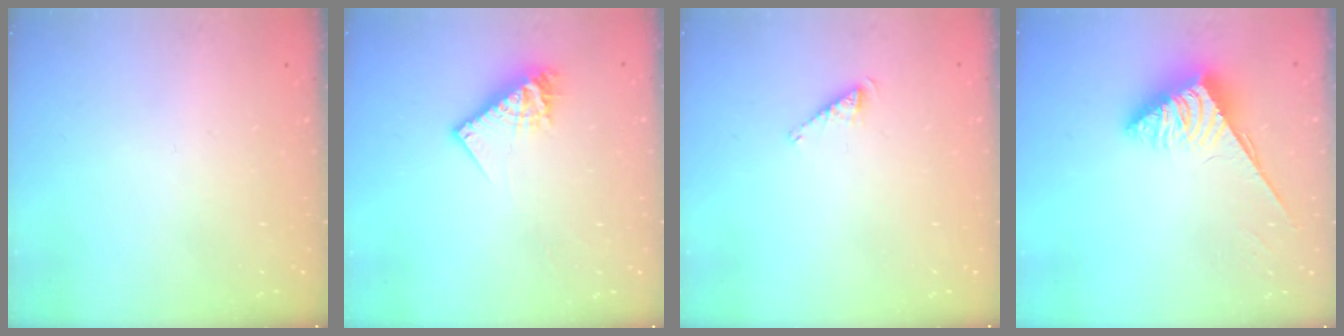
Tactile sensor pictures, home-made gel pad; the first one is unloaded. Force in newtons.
{"total": 9.9, "press": 9.9, "slide": 0.8}
{"total": 3.4, "press": 3.4, "slide": 0.5}
{"total": 3.9, "press": 3.8, "slide": 0.6}